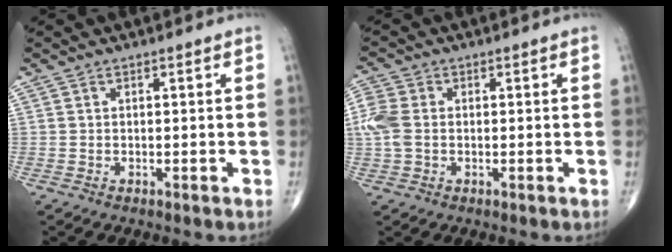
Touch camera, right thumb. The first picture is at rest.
{"total": 5.6, "force": [0.0, 4.0, 3.9], "torque": [-0.116, 0.010, -0.005]}